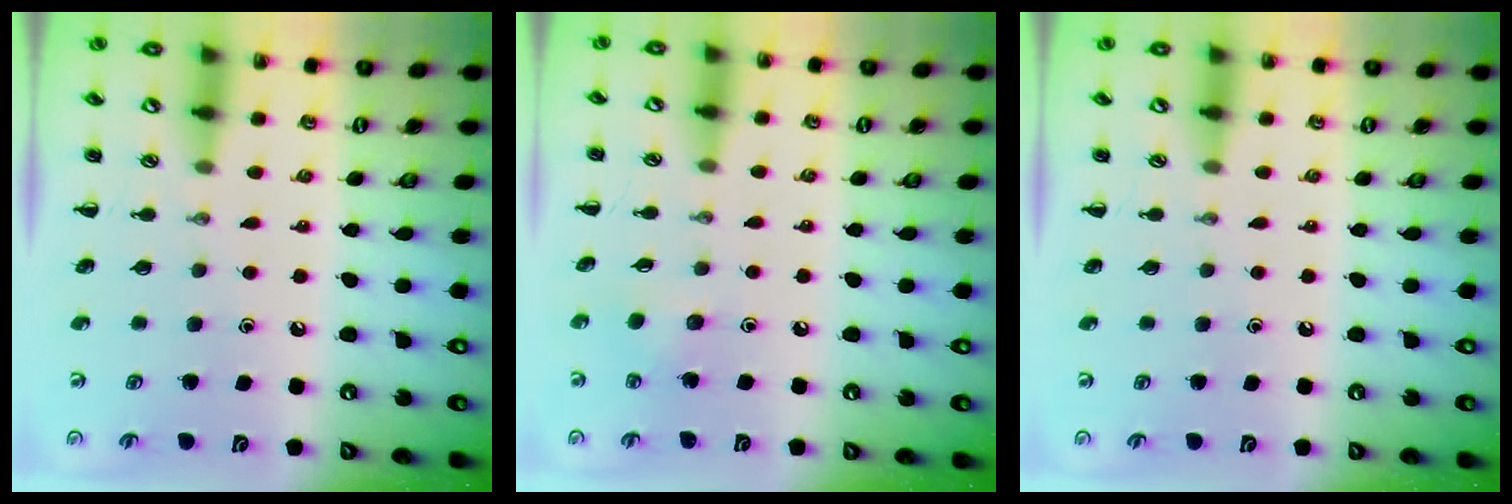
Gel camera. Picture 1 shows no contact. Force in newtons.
{"total": 2.8, "press": 2.8, "slide": 0.7}
{"total": 0.0}